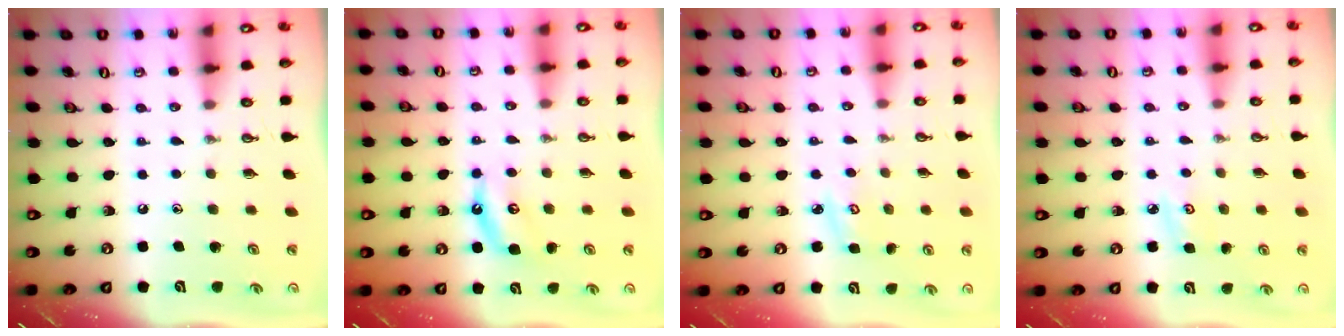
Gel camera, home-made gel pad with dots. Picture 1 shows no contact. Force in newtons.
{"total": 5.4, "press": 5.4, "slide": 0.6}
{"total": 4.0, "press": 3.9, "slide": 0.4}
{"total": 3.7, "press": 3.6, "slide": 0.4}